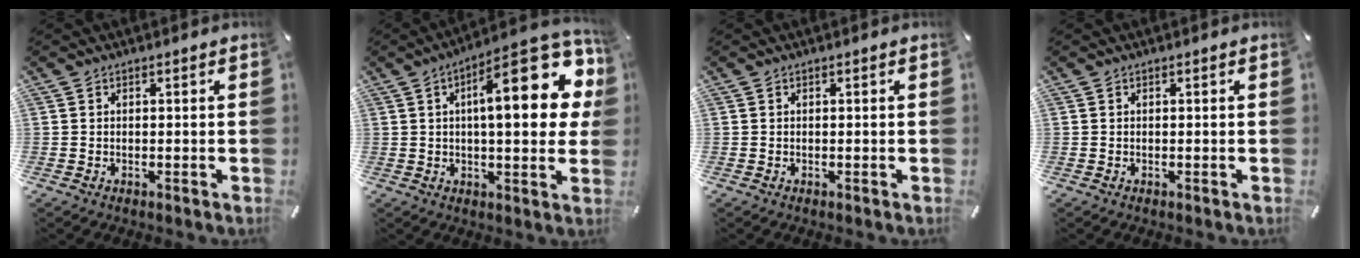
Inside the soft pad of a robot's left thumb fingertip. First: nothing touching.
{"total": 22.8, "force": [6.6, 8.4, 20.1], "torque": [-0.285, -0.023, 0.098]}
{"total": 0.0}
{"total": 0.0}